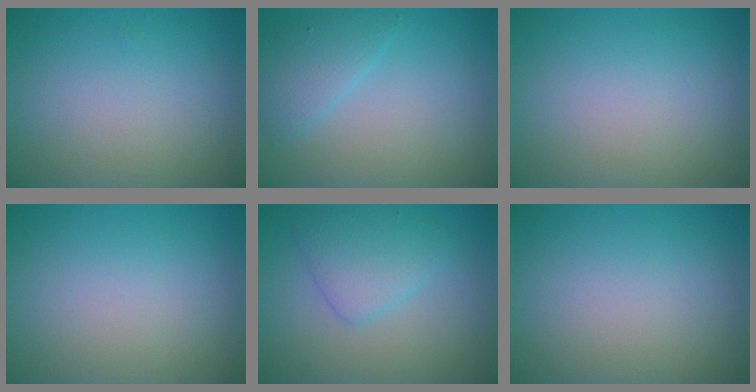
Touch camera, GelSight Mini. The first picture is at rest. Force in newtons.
{"total": 2.6, "press": 2.6, "slide": 0.1}
{"total": 0.0}
{"total": 0.0}
{"total": 1.9, "press": 1.9, "slide": 0.1}
{"total": 0.0}